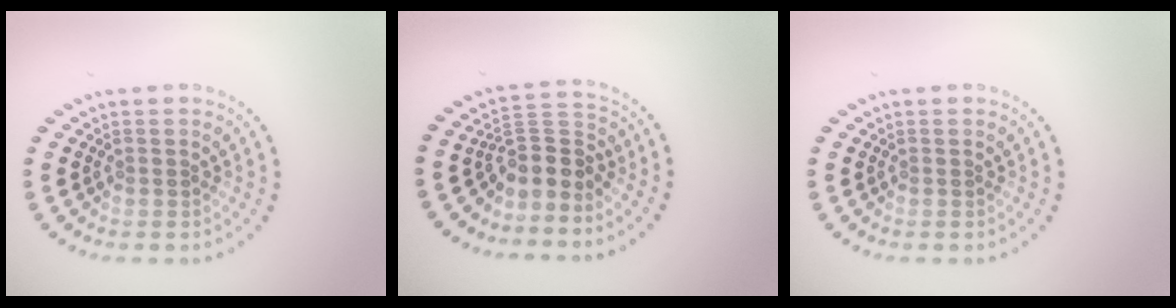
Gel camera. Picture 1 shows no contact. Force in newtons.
{"total": 3.4, "press": 2.5, "slide": 2.3}
{"total": 0.0}